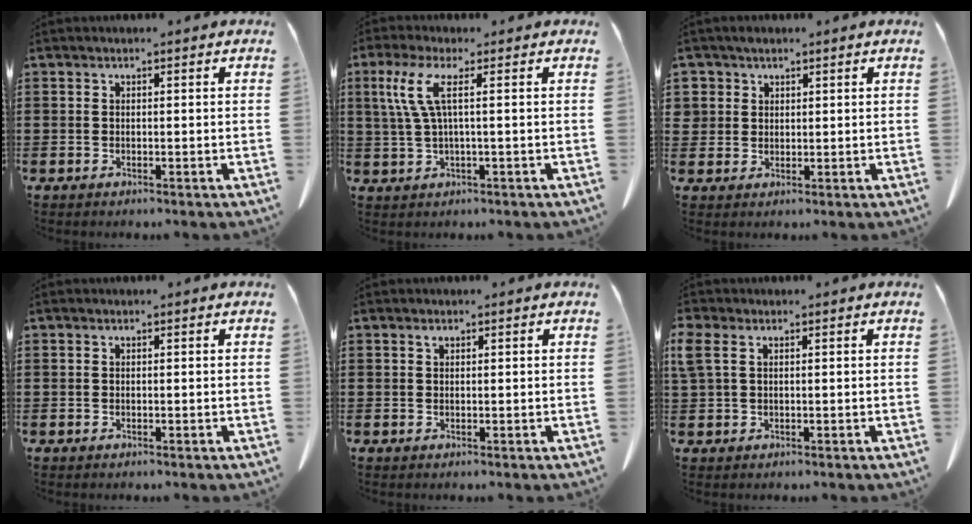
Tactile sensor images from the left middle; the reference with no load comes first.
{"total": 5.5, "force": [1.2, 0.8, 5.3], "torque": [-0.127, -0.010, 0.012]}
{"total": 2.5, "force": [1.6, 1.9, 0.1], "torque": [-0.012, 0.007, 0.032]}
{"total": 0.0}
{"total": 0.5, "force": [0.3, 0.2, 0.4], "torque": [-0.009, 0.000, 0.006]}
{"total": 2.0, "force": [0.7, 1.2, 1.5], "torque": [-0.050, -0.002, 0.008]}